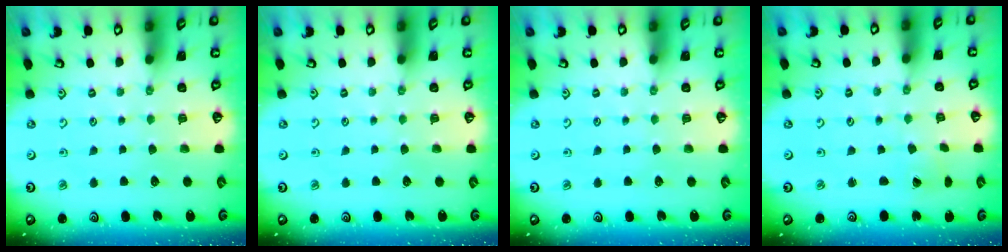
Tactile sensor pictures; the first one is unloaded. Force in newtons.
{"total": 0.0}
{"total": 0.0}
{"total": 1.5, "press": 1.5, "slide": 0.1}